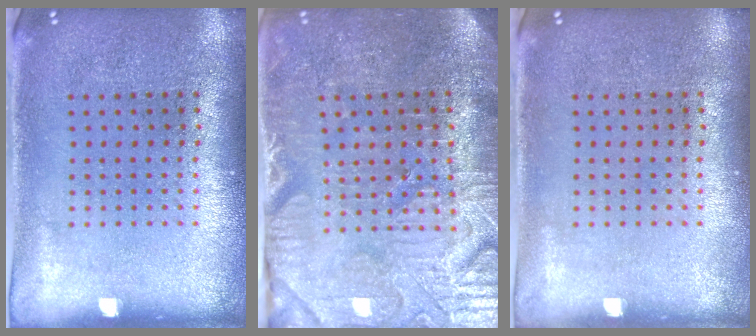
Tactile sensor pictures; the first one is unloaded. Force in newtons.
{"total": 4.0, "press": 3.9, "slide": 1.0}
{"total": 0.0}